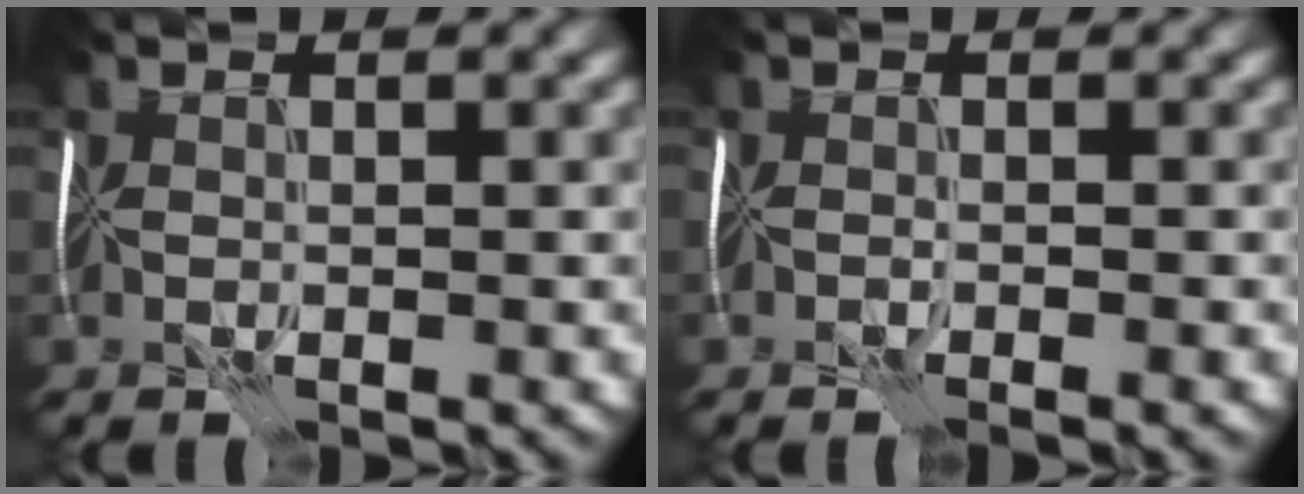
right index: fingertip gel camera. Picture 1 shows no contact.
{"total": 1.1, "force": [-0.8, 0.0, 0.7], "torque": [-0.006, -0.007, -0.011]}